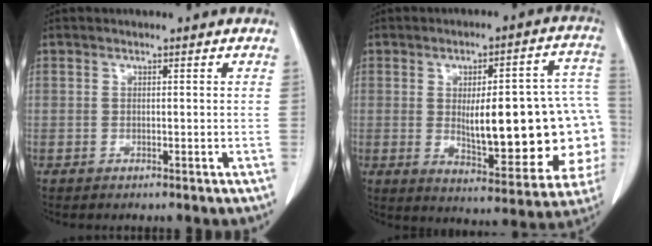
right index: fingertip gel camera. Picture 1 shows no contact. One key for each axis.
{"total": 22.8, "fx": -1.4, "fy": 6.6, "fz": 21.8, "tx": -0.214, "ty": 0.029, "tz": 0.006}